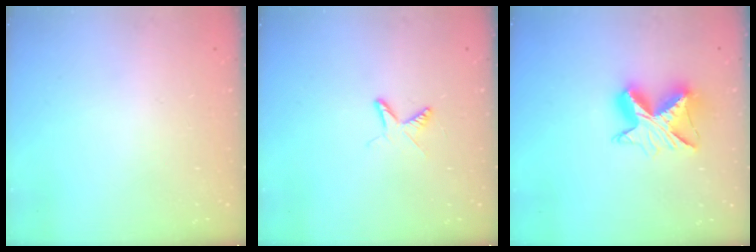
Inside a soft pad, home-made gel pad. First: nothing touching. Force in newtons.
{"total": 5.7, "press": 5.7, "slide": 0.6}
{"total": 10.4, "press": 10.4, "slide": 0.7}